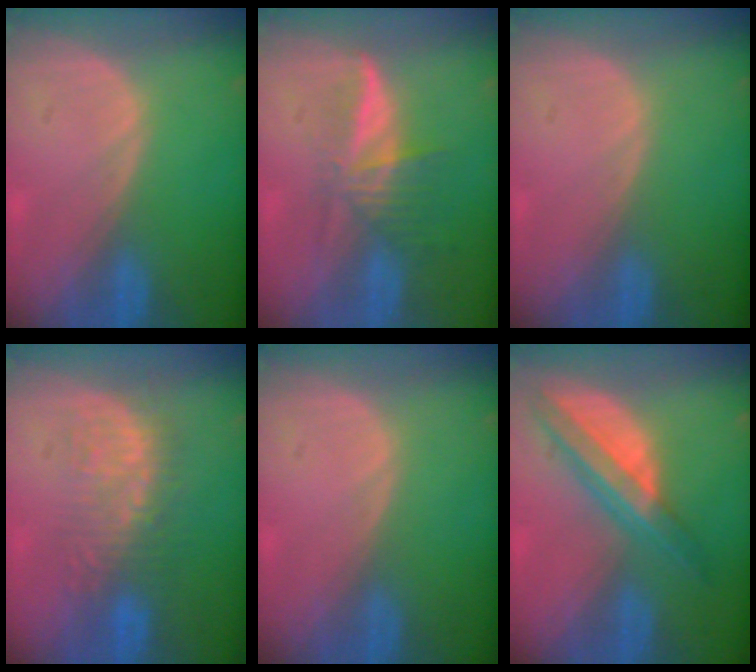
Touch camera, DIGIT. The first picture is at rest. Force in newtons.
{"total": 5.8, "press": 5.3, "slide": 2.5}
{"total": 0.0}
{"total": 6.8, "press": 6.7, "slide": 1.4}
{"total": 0.0}
{"total": 7.9, "press": 6.7, "slide": 4.2}